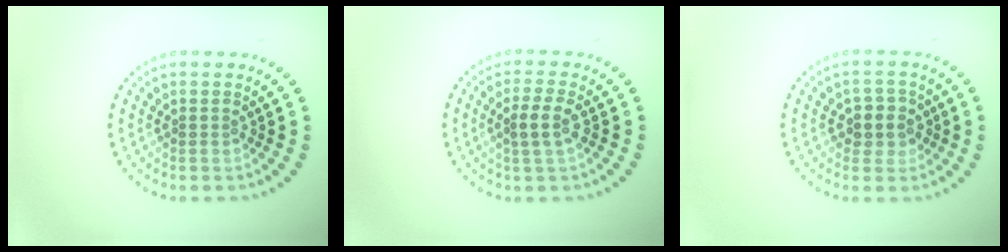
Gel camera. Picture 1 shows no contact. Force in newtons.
{"total": 2.2, "press": 2.1, "slide": 0.6}
{"total": 2.7, "press": 2.4, "slide": 1.1}